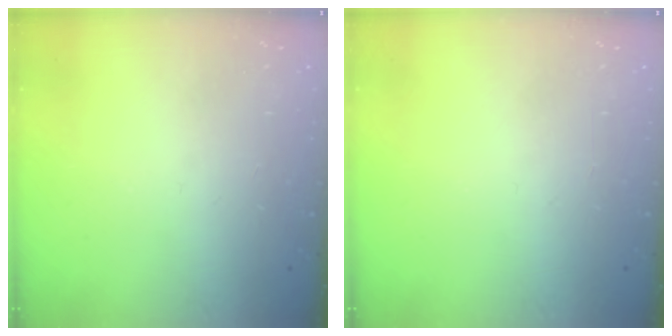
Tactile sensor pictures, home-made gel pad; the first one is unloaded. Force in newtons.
{"total": 0.0}